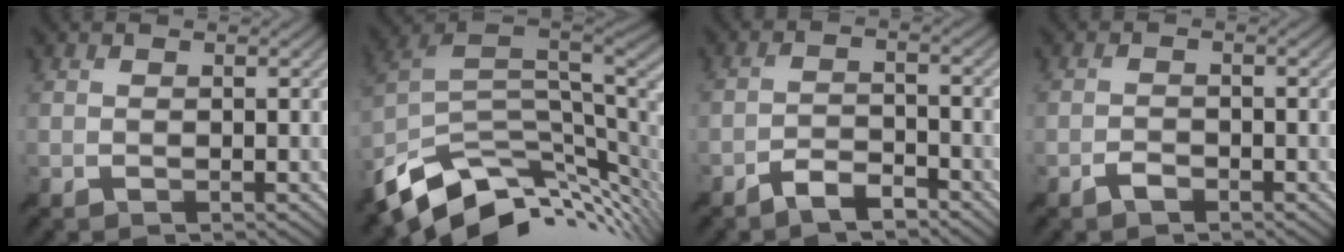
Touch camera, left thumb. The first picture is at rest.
{"total": 12.6, "force": [-4.8, 6.8, 9.4], "torque": [-0.195, -0.028, -0.078]}
{"total": 3.8, "force": [-3.1, 1.1, 1.9], "torque": [-0.033, 0.002, -0.065]}
{"total": 1.5, "force": [-1.2, 0.6, 0.6], "torque": [-0.009, 0.000, -0.026]}